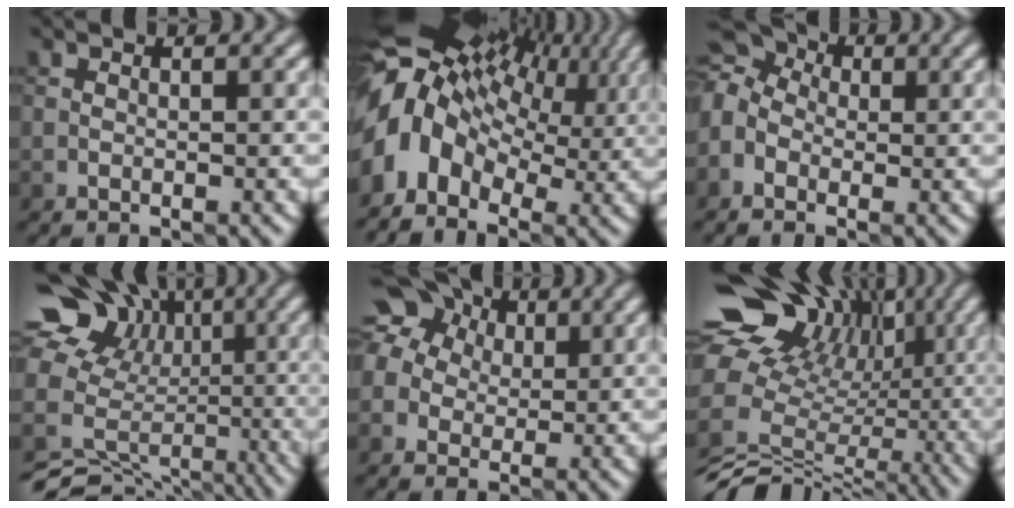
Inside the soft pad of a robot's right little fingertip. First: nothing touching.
{"total": 13.5, "force": [1.9, 9.5, 9.3], "torque": [-0.187, 0.017, 0.043]}
{"total": 7.5, "force": [0.6, 5.9, 4.7], "torque": [-0.089, 0.036, -0.026]}
{"total": 14.4, "force": [0.6, 12.2, 7.7], "torque": [-0.166, 0.046, 0.039]}
{"total": 11.0, "force": [4.0, 8.9, 5.0], "torque": [-0.107, 0.044, 0.050]}
{"total": 15.1, "force": [2.5, 11.9, 8.9], "torque": [-0.159, 0.026, 0.066]}